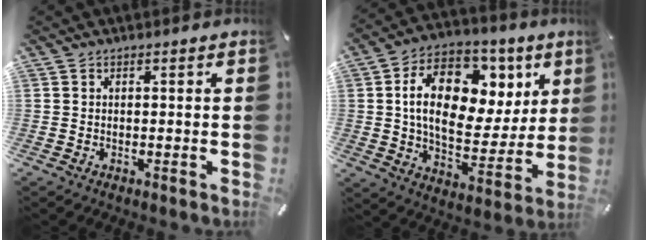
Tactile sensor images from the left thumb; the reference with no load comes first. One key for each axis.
{"total": 19.4, "fx": 6.2, "fy": 12.6, "fz": 13.3, "tx": -0.208, "ty": -0.023, "tz": 0.109}